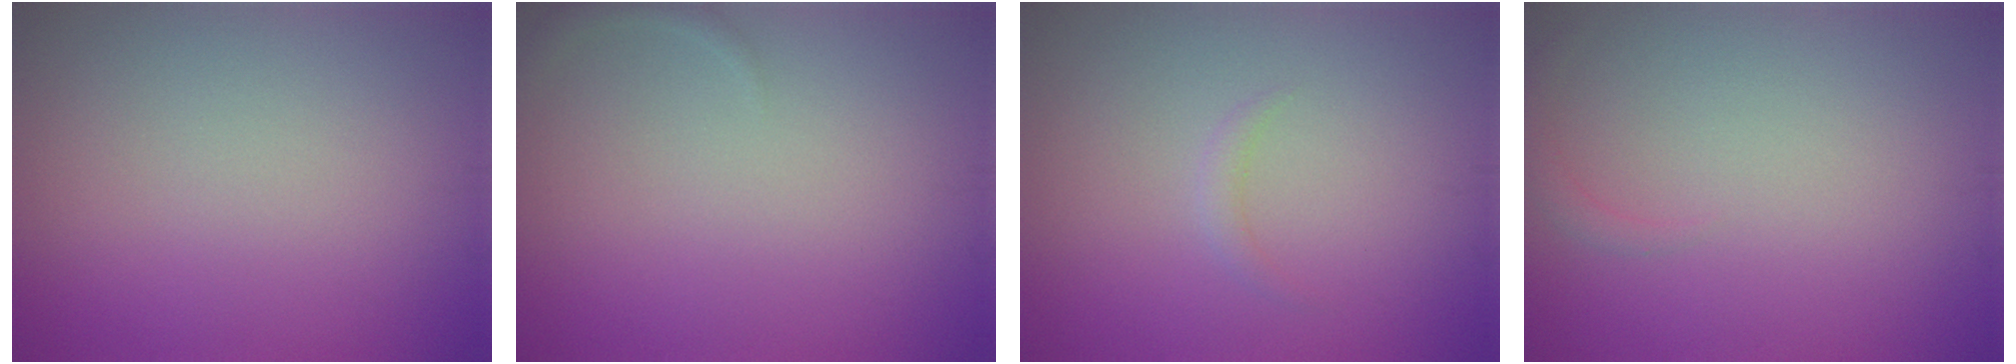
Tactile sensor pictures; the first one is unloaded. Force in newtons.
{"total": 0.7, "press": 0.7, "slide": 0.1}
{"total": 0.8, "press": 0.8, "slide": 0.0}
{"total": 0.8, "press": 0.8, "slide": 0.1}